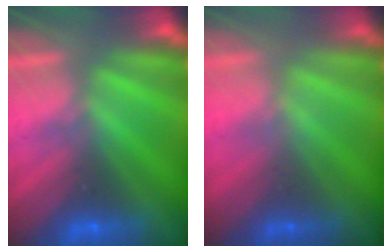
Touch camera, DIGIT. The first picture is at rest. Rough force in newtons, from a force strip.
{"total": 1.6}